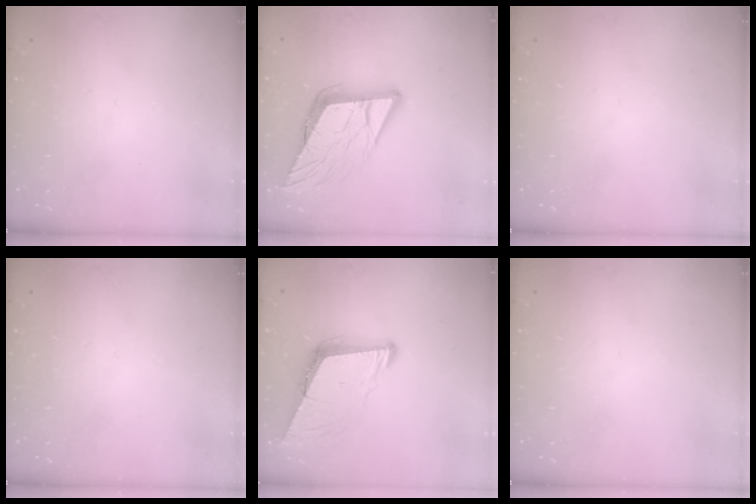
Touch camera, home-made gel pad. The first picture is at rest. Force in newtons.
{"total": 13.2, "press": 13.0, "slide": 2.6}
{"total": 0.0}
{"total": 0.0}
{"total": 8.9, "press": 8.1, "slide": 3.6}
{"total": 0.0}